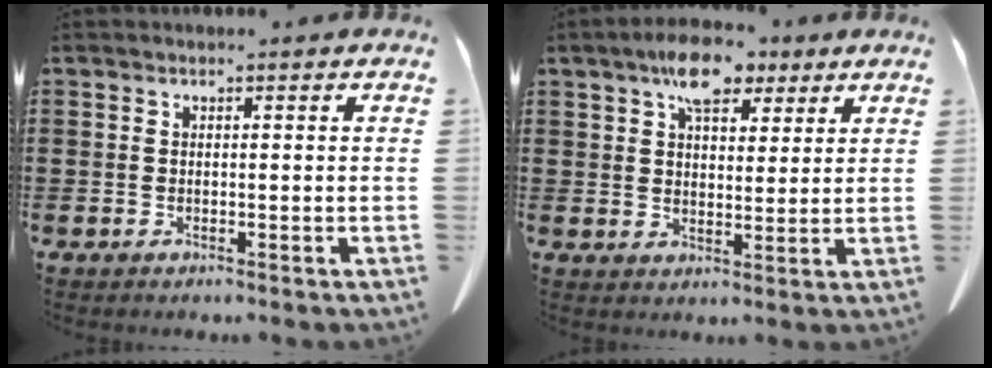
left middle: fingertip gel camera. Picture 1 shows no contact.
{"total": 8.3, "force": [5.8, 3.9, 4.5], "torque": [-0.075, -0.009, 0.101]}